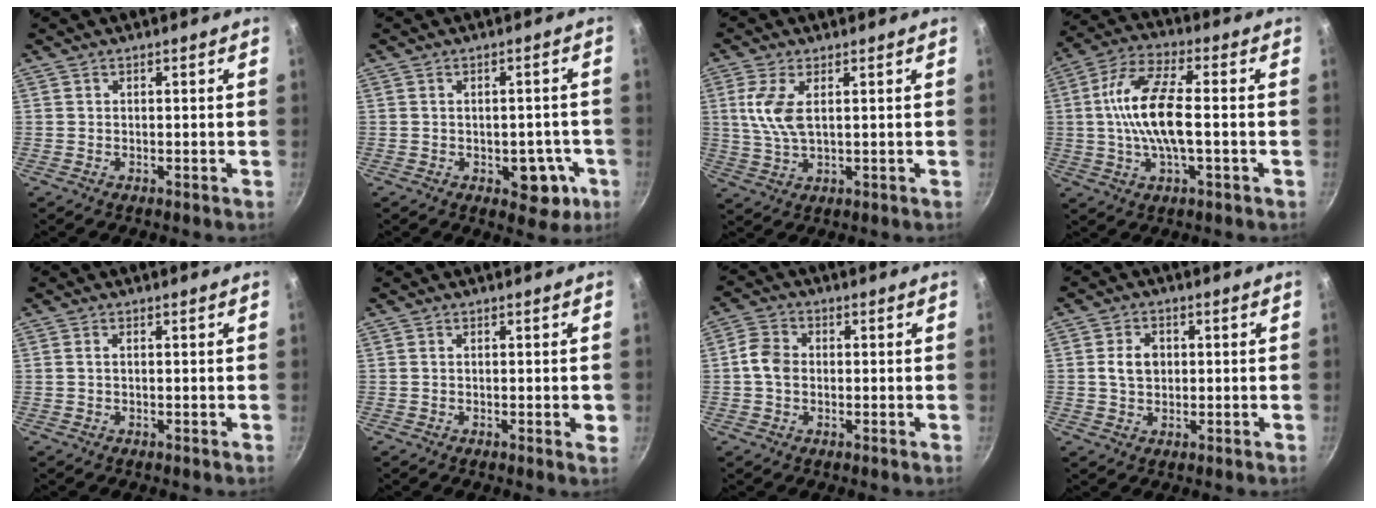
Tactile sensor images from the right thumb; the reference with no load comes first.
{"total": 7.2, "force": [-2.4, 4.4, 5.1], "torque": [-0.034, 0.011, -0.023]}
{"total": 6.6, "force": [1.5, 2.8, 5.8], "torque": [-0.126, -0.002, 0.033]}
{"total": 13.2, "force": [-0.6, 5.0, 12.2], "torque": [-0.243, 0.024, -0.024]}
{"total": 0.7, "force": [0.1, 0.3, 0.6], "torque": [-0.014, 0.002, 0.001]}
{"total": 2.1, "force": [-0.3, 0.5, 2.0], "torque": [-0.023, -0.003, -0.004]}
{"total": 5.0, "force": [-0.3, 3.9, 3.1], "torque": [-0.051, 0.012, -0.016]}
{"total": 4.9, "force": [0.4, 3.9, 2.8], "torque": [-0.031, 0.005, 0.005]}